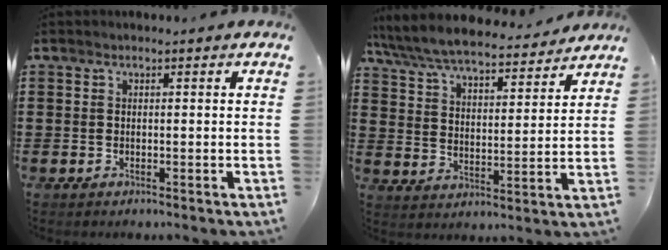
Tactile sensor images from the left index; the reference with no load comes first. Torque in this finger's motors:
{"motor_torque": [1.29, -0.85, 0.75, 0.21]}